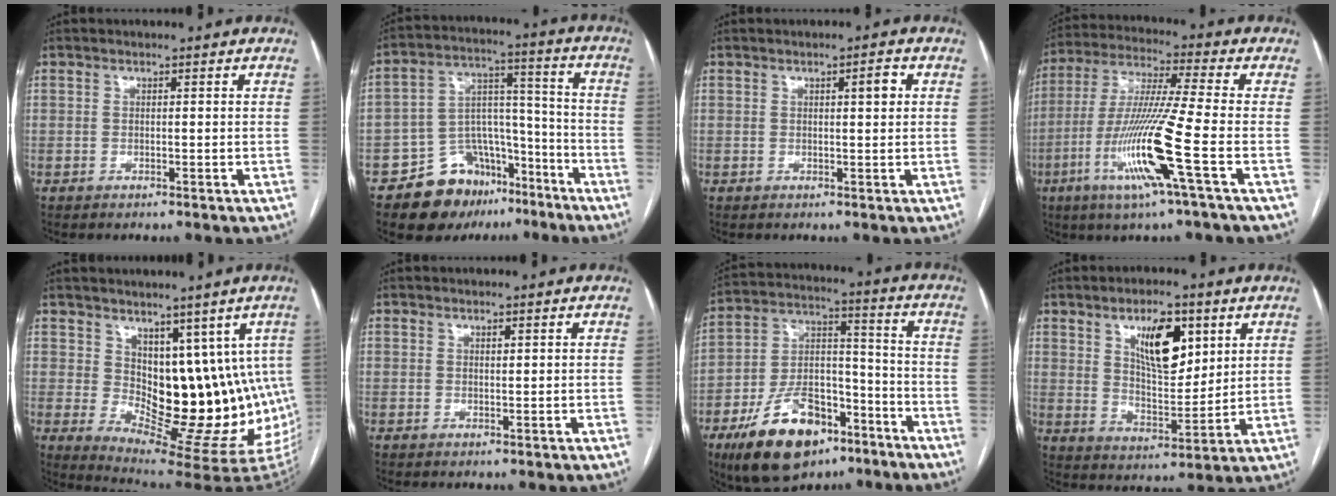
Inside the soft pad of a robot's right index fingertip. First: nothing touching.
{"total": 13.6, "force": [-9.4, 8.6, 4.7], "torque": [-0.063, 0.062, -0.144]}
{"total": 2.1, "force": [0.6, 0.3, 2.0], "torque": [-0.031, 0.004, 0.011]}
{"total": 14.9, "force": [-5.2, -1.5, 13.9], "torque": [-0.287, -0.020, -0.102]}
{"total": 13.4, "force": [2.7, 7.2, 11.0], "torque": [-0.137, 0.001, 0.060]}
{"total": 0.5, "force": [0.4, 0.1, 0.4], "torque": [-0.009, -0.001, 0.008]}
{"total": 17.2, "force": [-10.5, 8.6, 10.6], "torque": [-0.198, 0.019, -0.172]}
{"total": 10.7, "force": [4.9, 4.1, 8.6], "torque": [-0.147, 0.002, 0.093]}